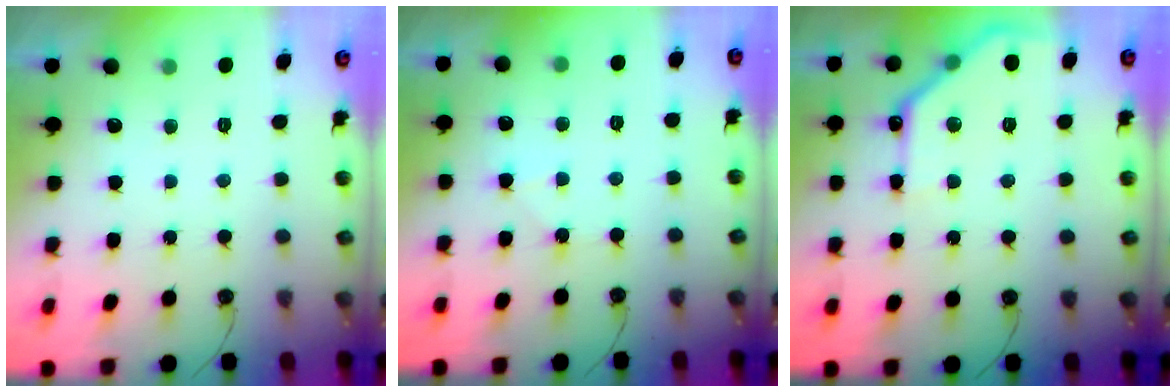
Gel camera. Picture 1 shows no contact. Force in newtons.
{"total": 3.6, "press": 3.5, "slide": 0.6}
{"total": 12.8, "press": 12.8, "slide": 0.6}